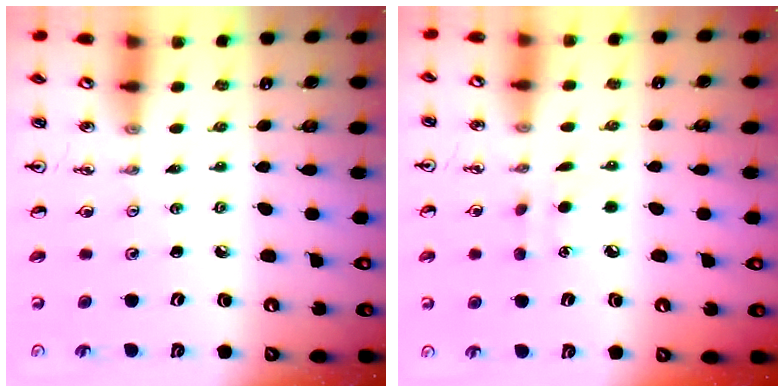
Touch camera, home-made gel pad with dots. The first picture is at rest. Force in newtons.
{"total": 5.2, "press": 5.1, "slide": 0.6}